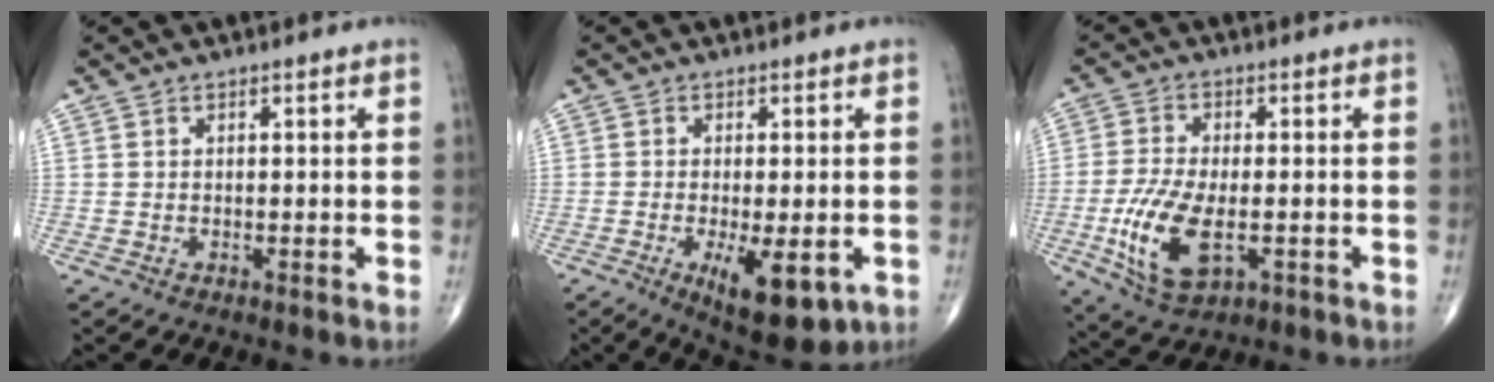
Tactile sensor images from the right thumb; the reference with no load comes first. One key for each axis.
{"total": 10.5, "fx": -3.5, "fy": 4.0, "fz": 9.1, "tx": -0.129, "ty": -0.016, "tz": -0.043}
{"total": 12.0, "fx": -3.1, "fy": 5.6, "fz": 10.1, "tx": -0.209, "ty": -0.006, "tz": -0.051}